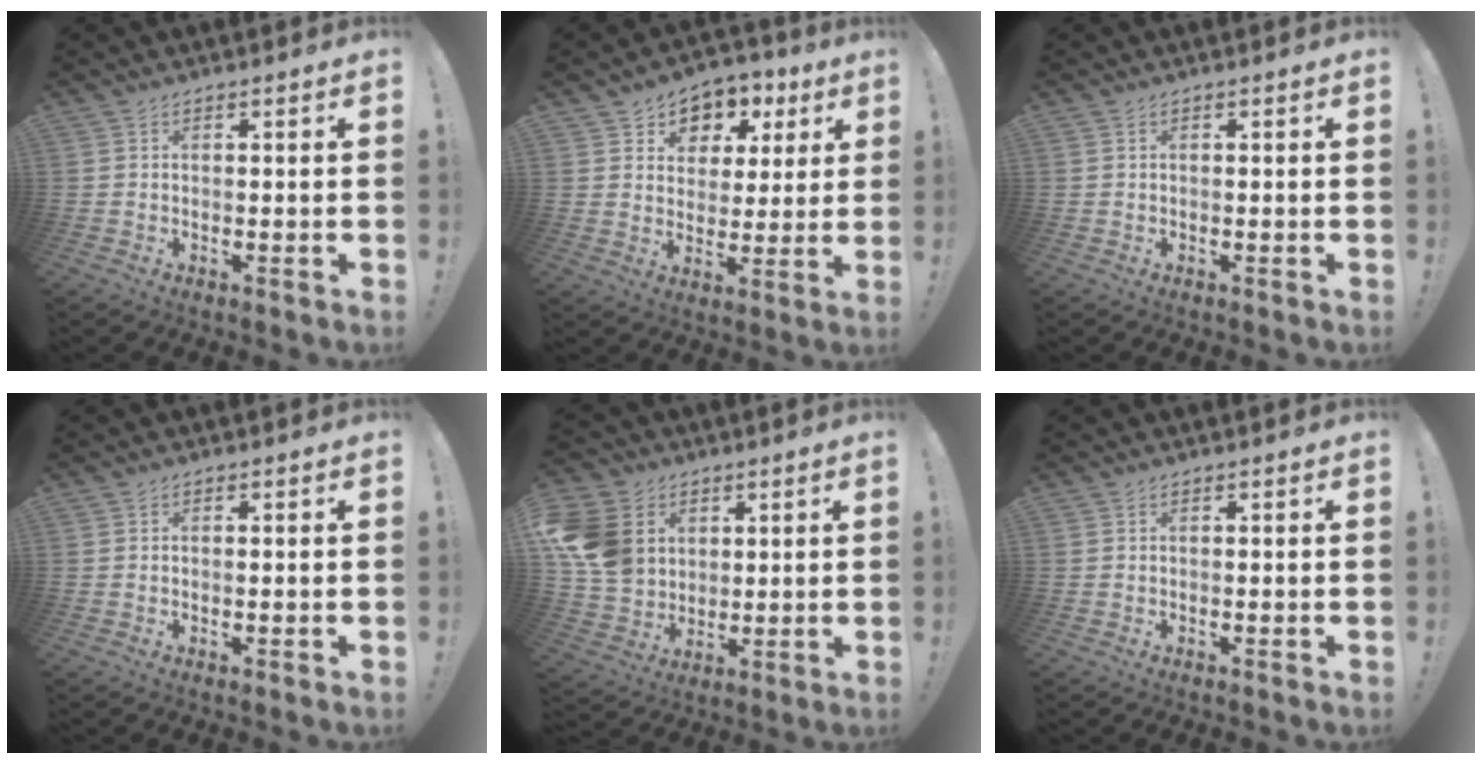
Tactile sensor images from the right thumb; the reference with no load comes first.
{"total": 7.1, "force": [2.9, 6.3, 1.7], "torque": [-0.020, -0.023, 0.058]}
{"total": 0.0}
{"total": 0.0}
{"total": 14.3, "force": [4.0, 11.9, 6.8], "torque": [-0.128, -0.014, 0.083]}
{"total": 0.0}